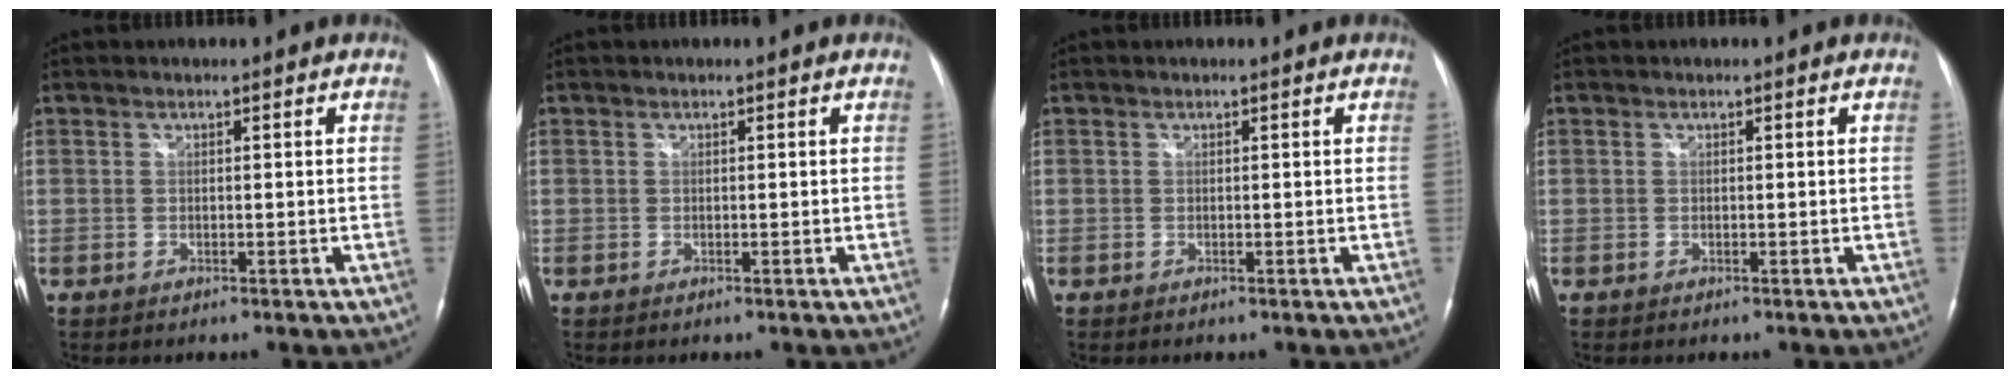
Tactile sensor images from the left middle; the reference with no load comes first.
{"total": 0.0}
{"total": 0.0}
{"total": 0.0}